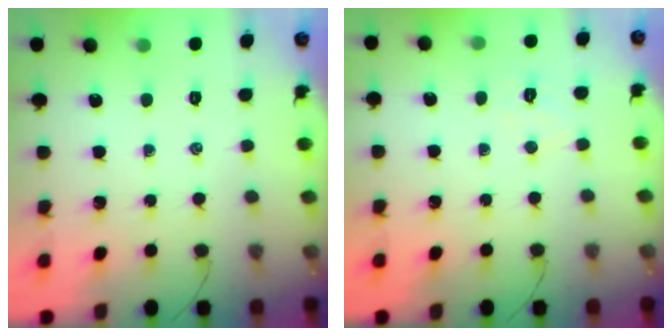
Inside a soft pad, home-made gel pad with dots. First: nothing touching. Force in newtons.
{"total": 4.3, "press": 4.2, "slide": 0.9}